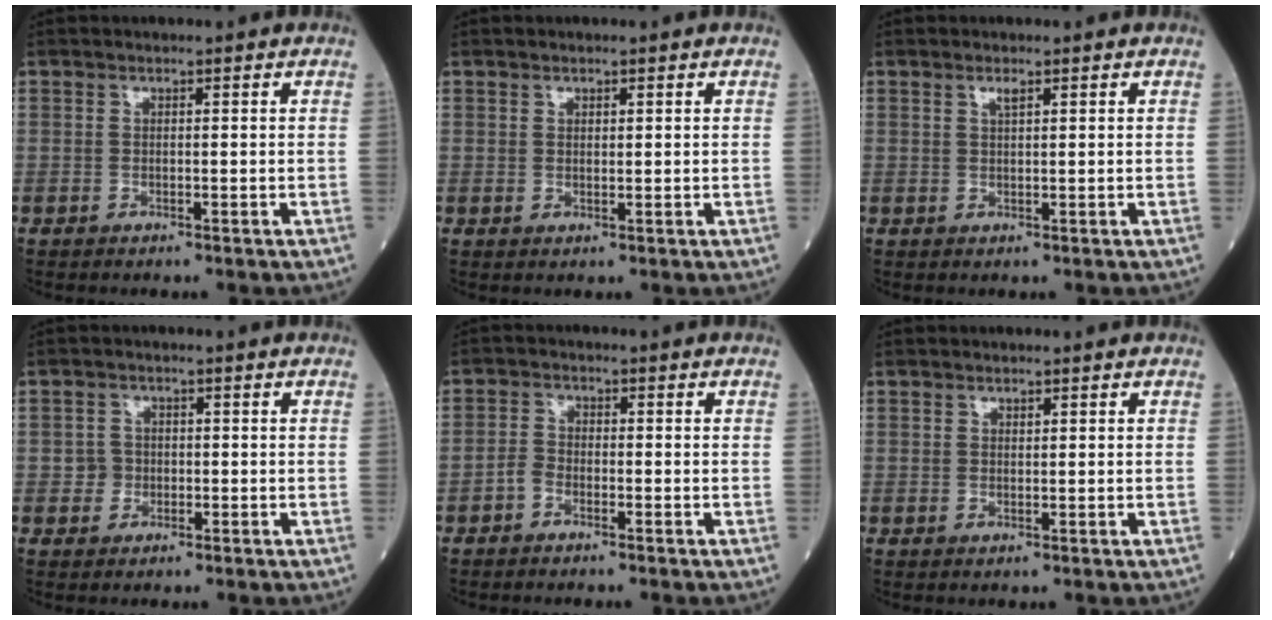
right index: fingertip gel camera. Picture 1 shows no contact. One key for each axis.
{"total": 0.6, "fx": 0.4, "fy": 0.3, "fz": 0.3, "tx": -0.006, "ty": -0.004, "tz": 0.006}
{"total": 0.9, "fx": 0.6, "fy": 0.1, "fz": 0.7, "tx": -0.018, "ty": 0.004, "tz": 0.014}
{"total": 1.8, "fx": -0.5, "fy": 1.7, "fz": 0.2, "tx": 0.002, "ty": 0.007, "tz": -0.011}
{"total": 2.0, "fx": -1.5, "fy": 1.0, "fz": 0.9, "tx": -0.019, "ty": 0.004, "tz": -0.031}
{"total": 0.0}